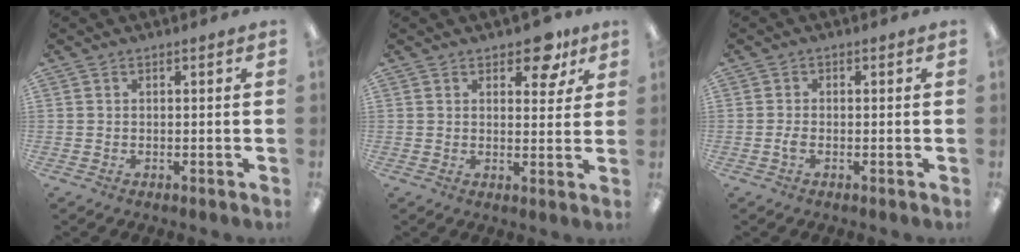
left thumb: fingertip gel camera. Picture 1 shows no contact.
{"total": 7.8, "force": [5.1, 3.9, 4.4], "torque": [-0.043, -0.025, 0.085]}
{"total": 1.5, "force": [-0.4, 0.8, 1.2], "torque": [-0.022, 0.002, -0.009]}